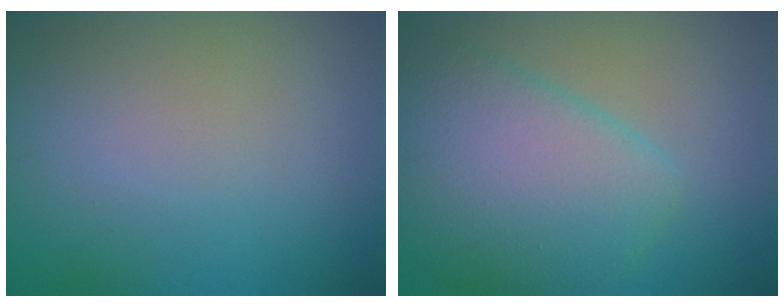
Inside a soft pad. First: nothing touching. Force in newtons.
{"total": 7.4, "press": 7.4, "slide": 0.4}